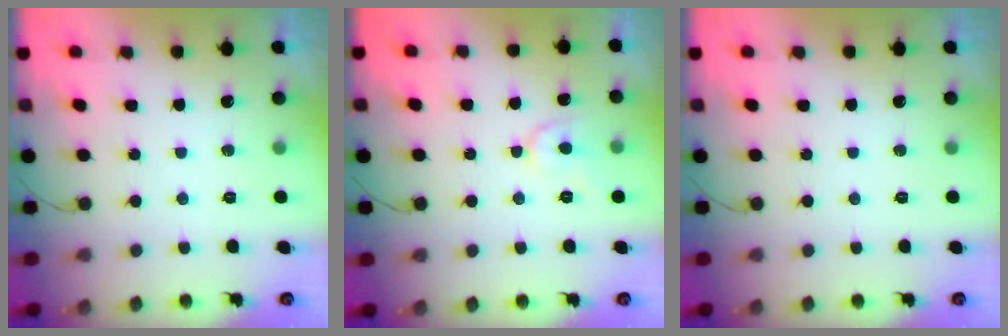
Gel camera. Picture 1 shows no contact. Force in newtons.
{"total": 6.4, "press": 6.3, "slide": 0.8}
{"total": 0.0}